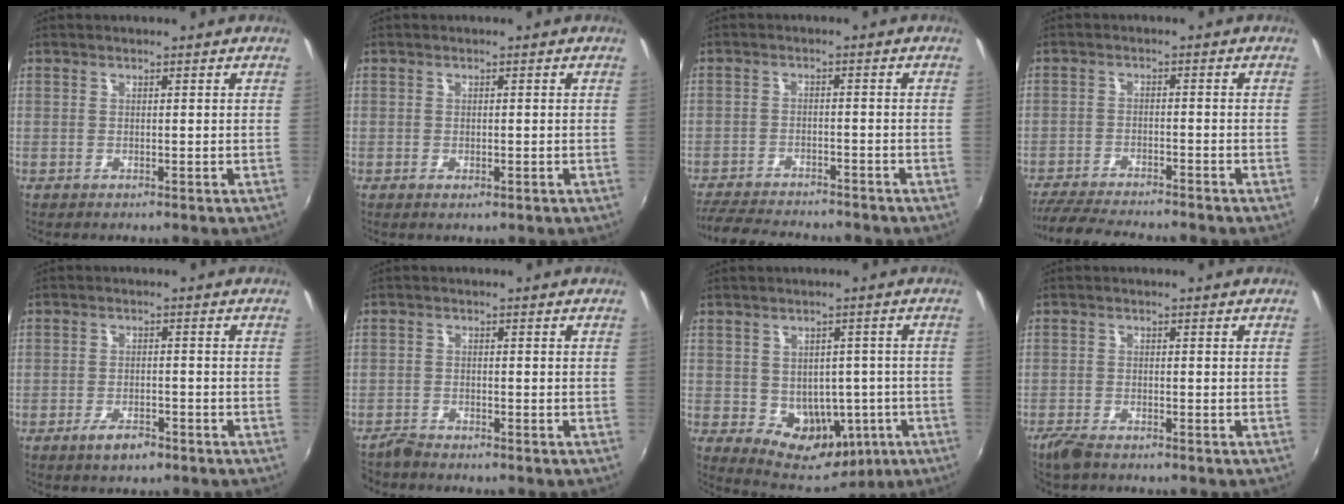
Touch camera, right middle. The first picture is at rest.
{"total": 1.0, "force": [-0.5, 0.6, 0.6], "torque": [-0.008, -0.004, -0.009]}
{"total": 11.7, "force": [-10.6, 2.3, 4.5], "torque": [-0.108, -0.018, -0.166]}
{"total": 11.1, "force": [-10.1, 1.0, 4.6], "torque": [-0.109, -0.021, -0.164]}
{"total": 4.3, "force": [-2.9, 1.7, 2.7], "torque": [-0.063, -0.007, -0.051]}
{"total": 2.3, "force": [-2.3, 0.4, 0.1], "torque": [-0.012, -0.006, -0.051]}
{"total": 10.5, "force": [-2.7, 8.5, 5.4], "torque": [-0.089, 0.006, -0.015]}
{"total": 3.7, "force": [-3.1, 1.0, 1.7], "torque": [-0.049, -0.012, -0.064]}